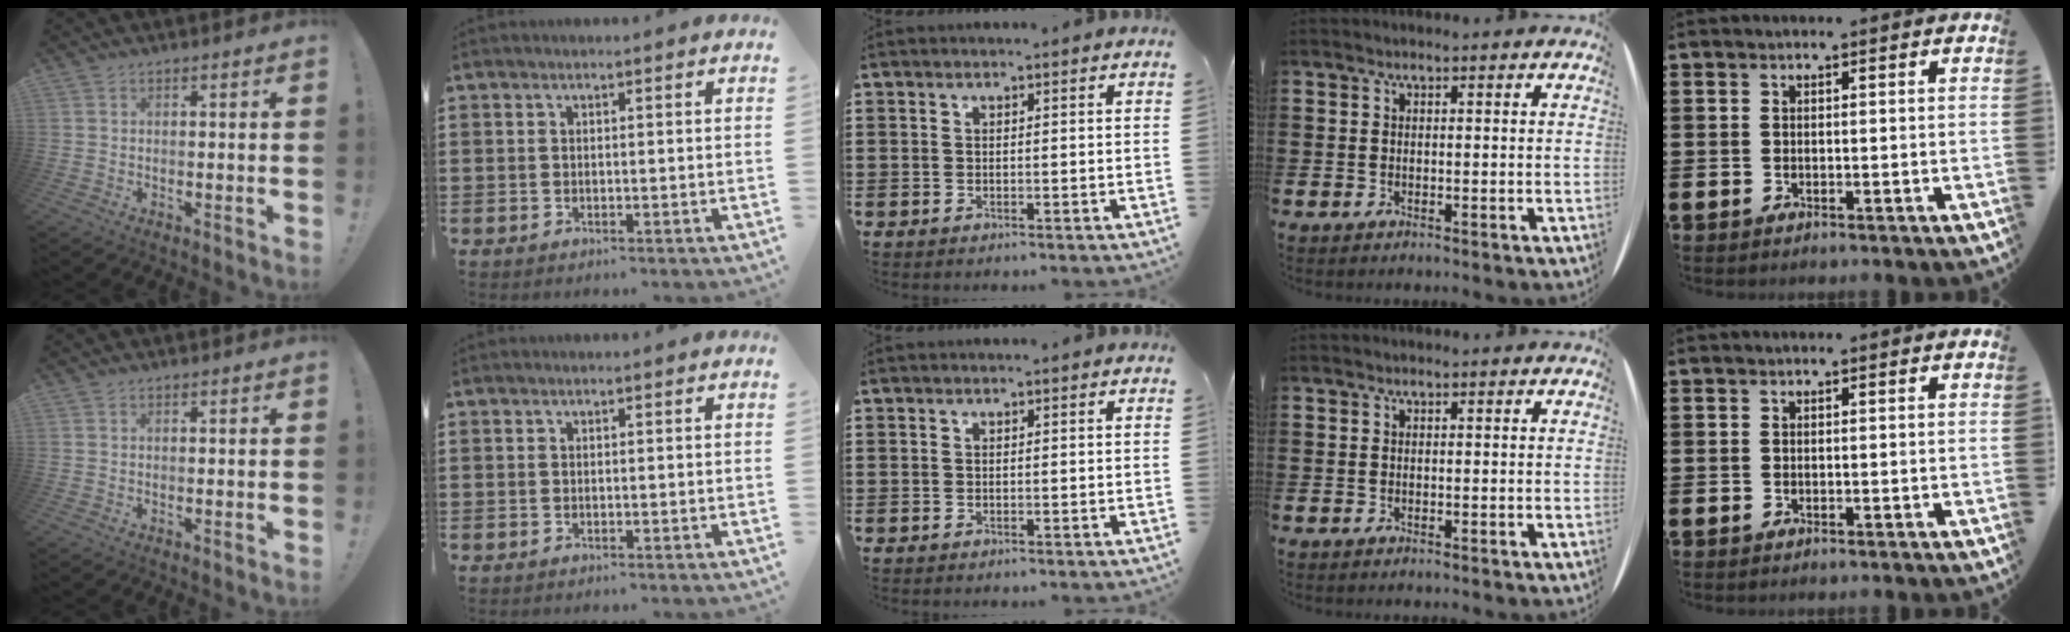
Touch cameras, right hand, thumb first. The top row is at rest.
{}